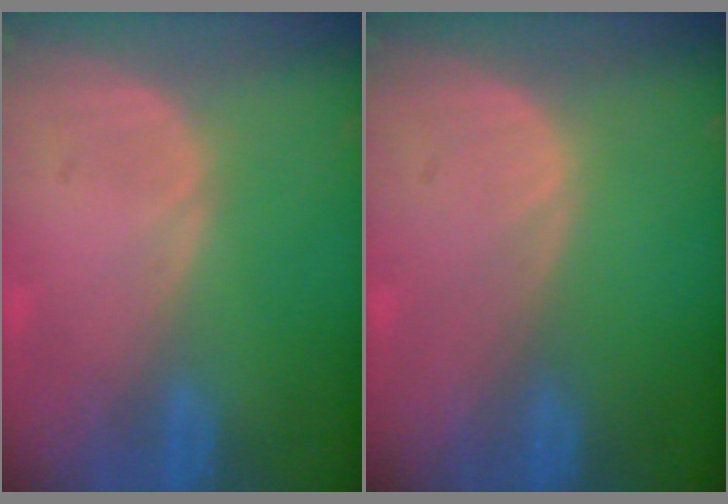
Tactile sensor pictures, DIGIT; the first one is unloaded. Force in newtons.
{"total": 0.0}